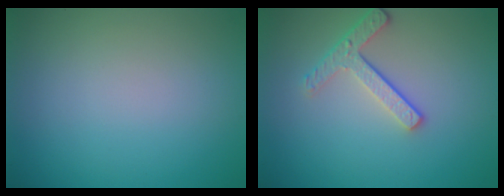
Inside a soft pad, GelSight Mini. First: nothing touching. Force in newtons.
{"total": 2.9, "press": 2.4, "slide": 1.6}